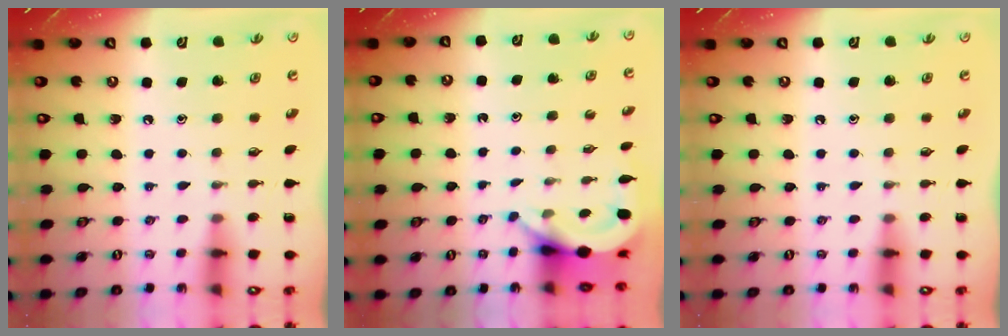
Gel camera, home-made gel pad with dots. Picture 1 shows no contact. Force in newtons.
{"total": 4.4, "press": 4.4, "slide": 0.2}
{"total": 0.0}